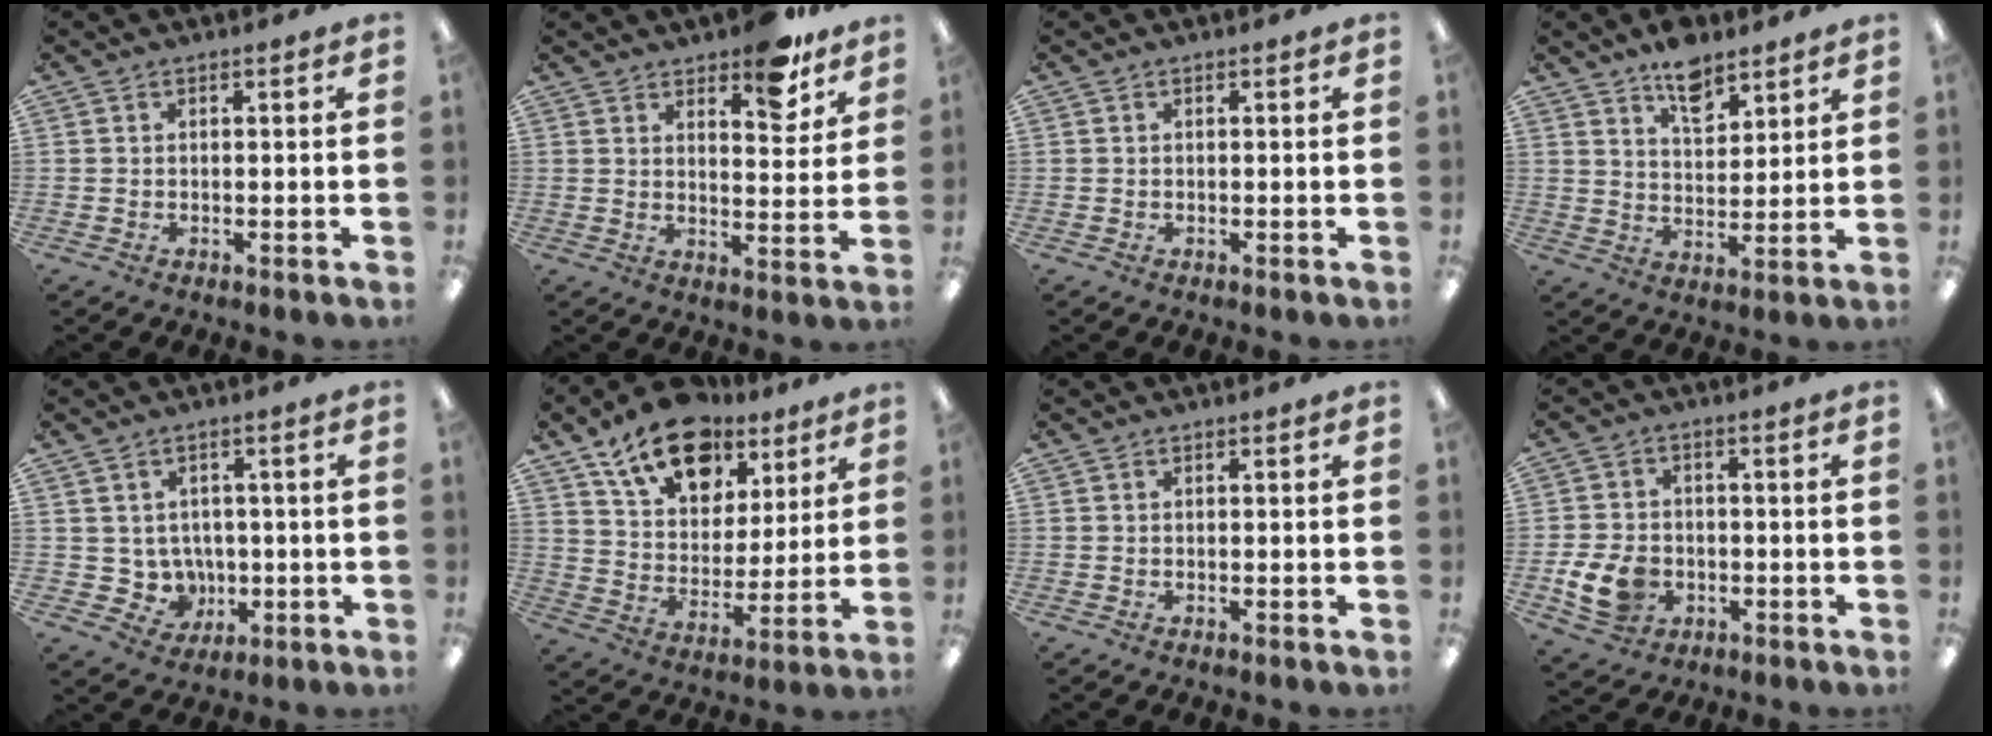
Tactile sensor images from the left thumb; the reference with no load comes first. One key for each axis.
{"total": 9.7, "fx": 7.7, "fy": 3.6, "fz": 4.8, "tx": -0.043, "ty": -0.052, "tz": 0.130}
{"total": 0.0}
{"total": 9.1, "fx": 6.7, "fy": 4.5, "fz": 4.2, "tx": -0.053, "ty": -0.037, "tz": 0.116}
{"total": 5.7, "fx": 1.6, "fy": 5.4, "fz": 0.8, "tx": -0.020, "ty": -0.010, "tz": 0.037}
{"total": 16.7, "fx": 11.3, "fy": 9.9, "fz": 7.4, "tx": -0.122, "ty": -0.061, "tz": 0.203}
{"total": 0.0}
{"total": 8.8, "fx": -2.6, "fy": 6.7, "fz": 5.1, "tx": -0.113, "ty": 0.008, "tz": -0.045}